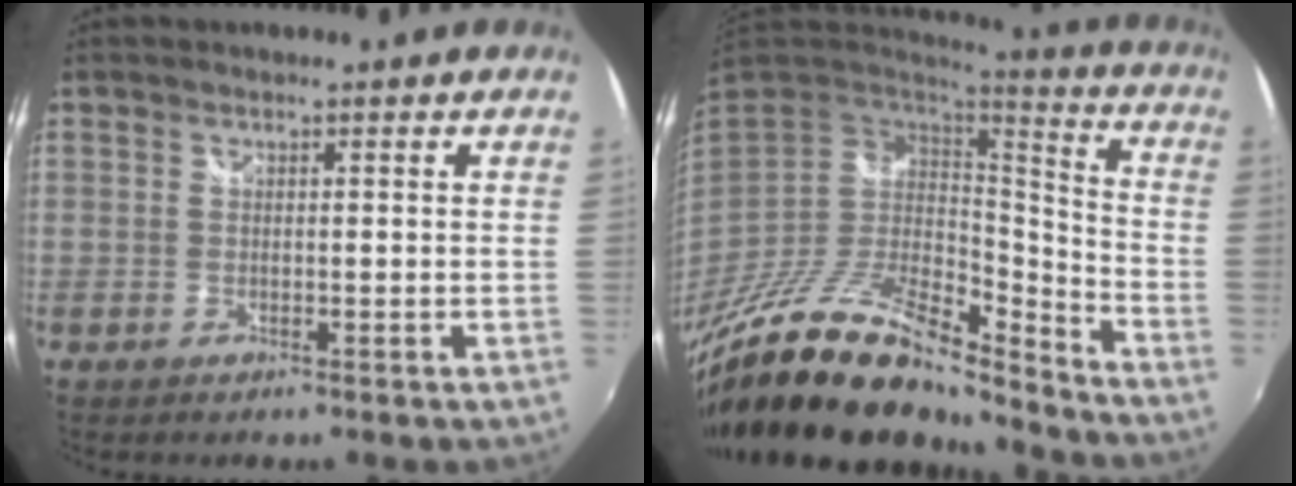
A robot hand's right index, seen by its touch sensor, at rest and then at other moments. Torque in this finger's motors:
{"motor_torque": [1.00, -1.14, 1.05, 0.21]}